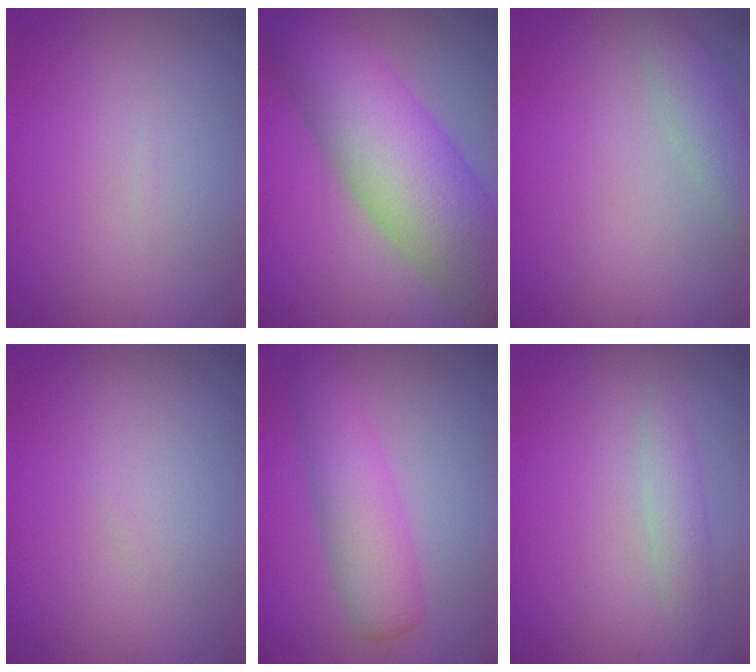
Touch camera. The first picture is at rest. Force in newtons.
{"total": 10.7, "press": 10.7, "slide": 0.6}
{"total": 2.6, "press": 2.6, "slide": 0.1}
{"total": 0.0}
{"total": 4.4, "press": 4.4, "slide": 0.1}
{"total": 1.7, "press": 1.7, "slide": 0.1}